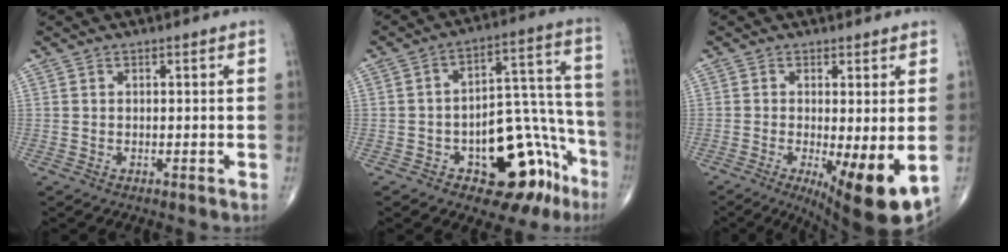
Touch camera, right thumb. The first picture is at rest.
{"total": 19.3, "force": [-9.3, 9.8, 13.8], "torque": [-0.118, 0.091, -0.117]}
{"total": 11.8, "force": [-3.0, 3.1, 10.9], "torque": [-0.162, -0.025, -0.036]}